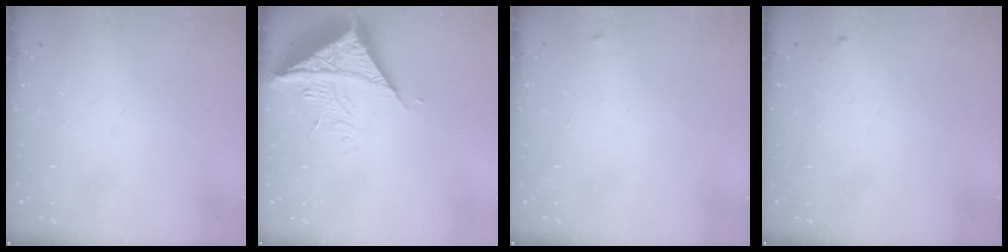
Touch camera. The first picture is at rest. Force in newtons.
{"total": 11.2, "press": 11.1, "slide": 1.4}
{"total": 2.5, "press": 2.4, "slide": 0.4}
{"total": 3.6, "press": 3.6, "slide": 0.4}